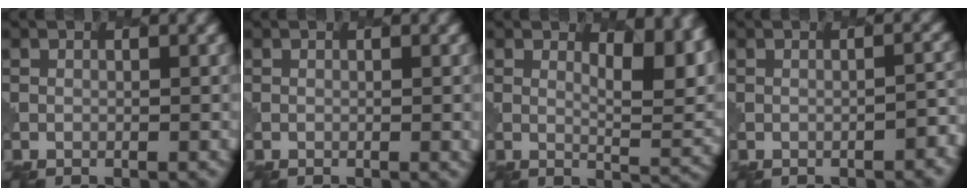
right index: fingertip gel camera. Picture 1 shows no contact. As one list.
[{"total": 0.8, "force": [0.1, 0.2, 0.8], "torque": [-0.008, -0.001, 0.004]}, {"total": 5.8, "force": [2.8, 2.3, 4.4], "torque": [-0.056, -0.012, 0.045]}, {"total": 2.4, "force": [-1.6, 0.7, 1.7], "torque": [-0.016, 0.008, -0.020]}]